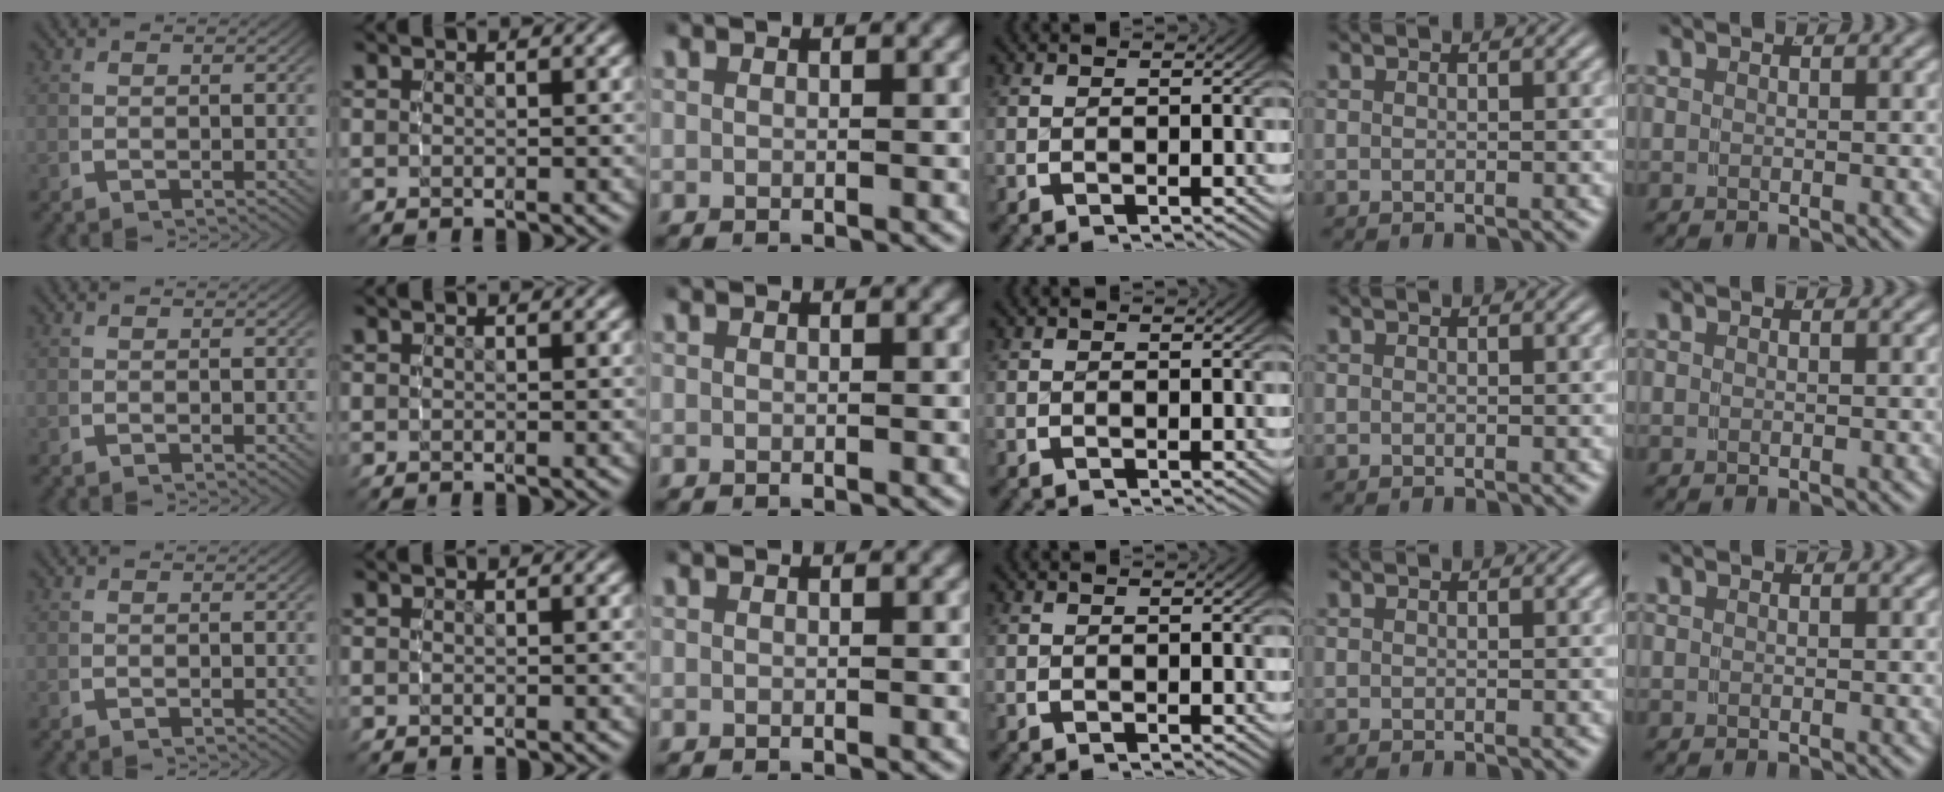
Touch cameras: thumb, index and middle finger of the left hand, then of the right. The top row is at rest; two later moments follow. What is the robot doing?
{"motion": "reach", "object": "shirt"}